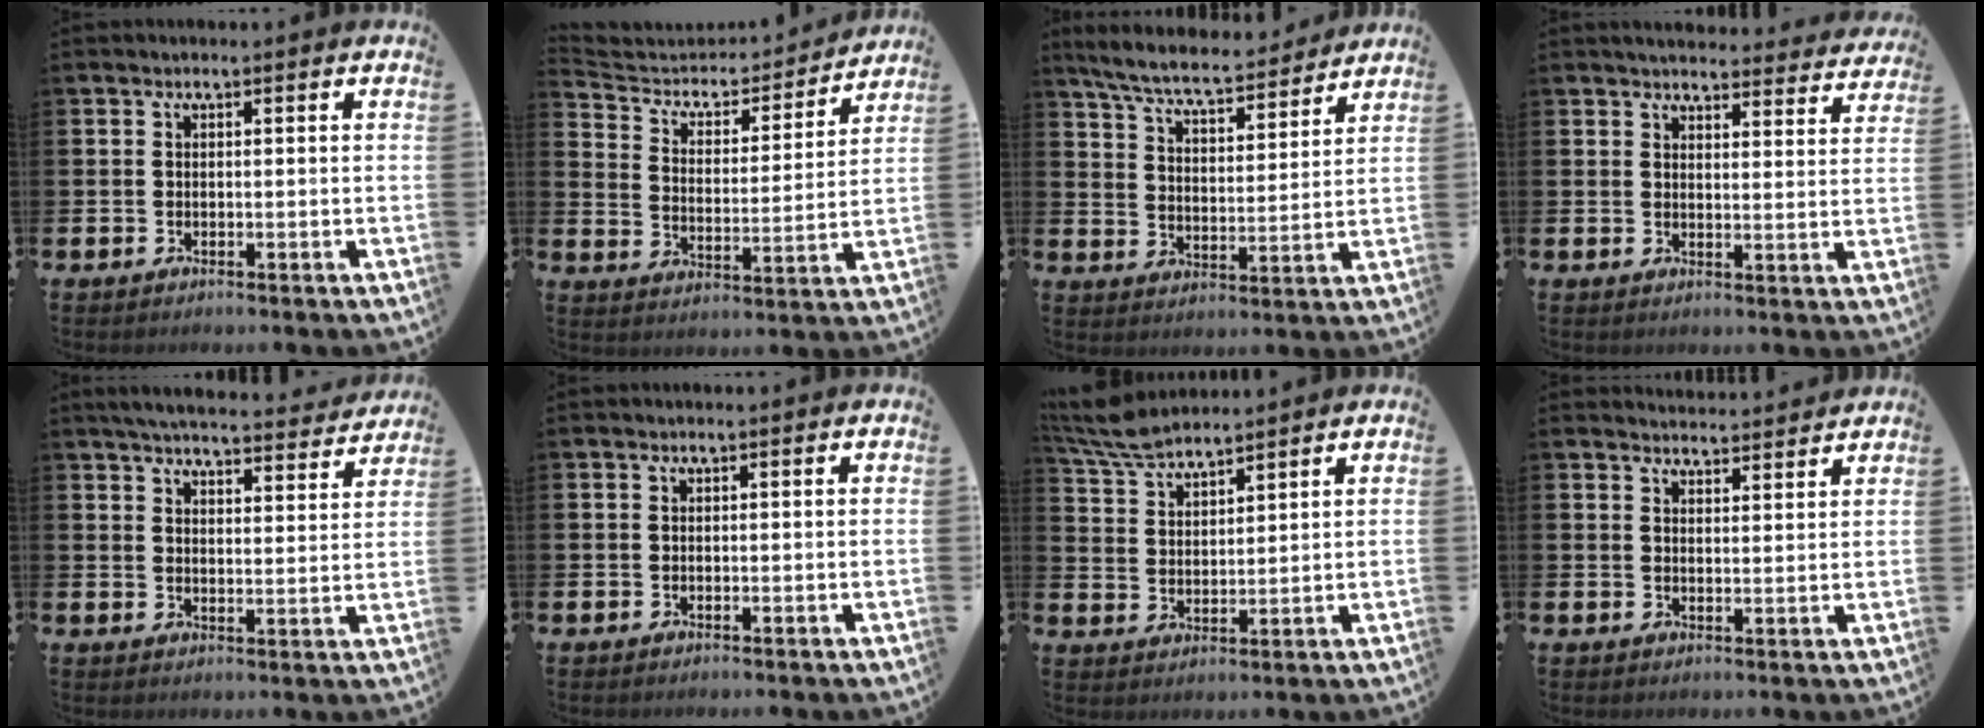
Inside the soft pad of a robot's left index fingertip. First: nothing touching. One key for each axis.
{"total": 5.0, "fx": 4.5, "fy": 1.9, "fz": 0.7, "tx": -0.046, "ty": -0.042, "tz": 0.069}
{"total": 7.2, "fx": 6.7, "fy": 0.9, "fz": 2.3, "tx": -0.079, "ty": -0.043, "tz": 0.116}
{"total": 4.1, "fx": 4.1, "fy": 0.6, "fz": 0.3, "tx": -0.004, "ty": -0.033, "tz": 0.070}
{"total": 5.3, "fx": 5.2, "fy": 0.5, "fz": 1.1, "tx": -0.035, "ty": -0.037, "tz": 0.089}
{"total": 0.0}
{"total": 6.4, "fx": 6.1, "fy": 0.9, "fz": 1.7, "tx": -0.057, "ty": -0.023, "tz": 0.113}
{"total": 3.4, "fx": 3.3, "fy": 0.3, "fz": -0.2, "tx": 0.000, "ty": -0.020, "tz": 0.060}